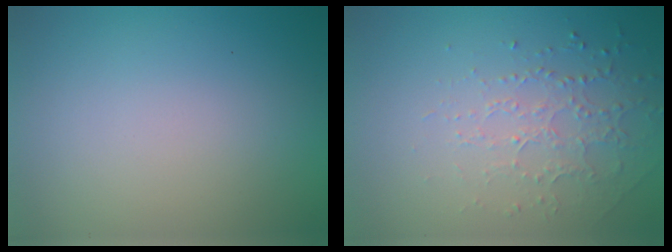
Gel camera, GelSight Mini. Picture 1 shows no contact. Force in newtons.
{"total": 1.7, "press": 1.5, "slide": 0.8}